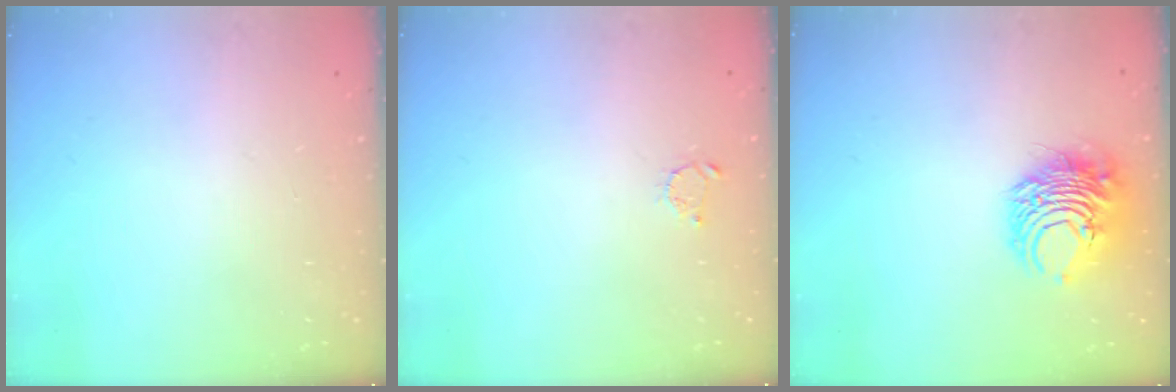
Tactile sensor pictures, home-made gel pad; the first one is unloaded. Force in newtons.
{"total": 2.2, "press": 2.2, "slide": 0.3}
{"total": 10.7, "press": 10.6, "slide": 1.6}